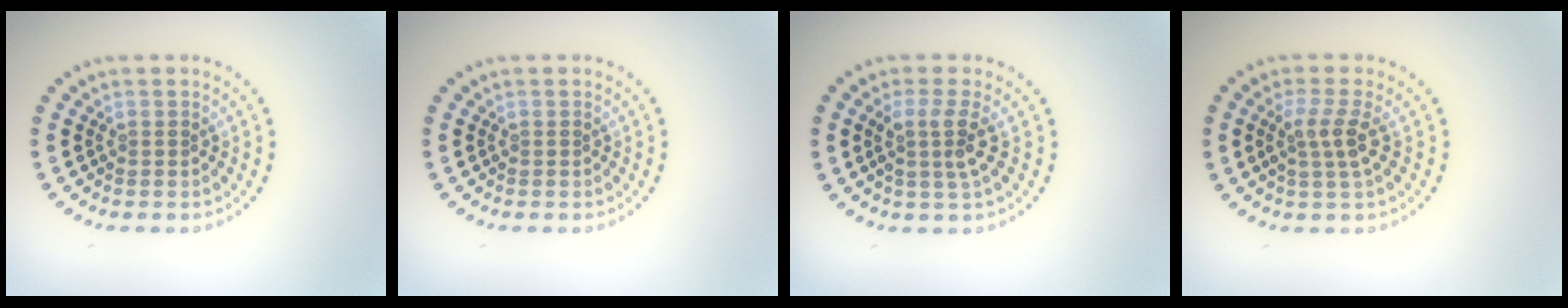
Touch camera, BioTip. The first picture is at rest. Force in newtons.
{"total": 0.0}
{"total": 2.5, "press": 1.9, "slide": 1.6}
{"total": 2.5, "press": 1.9, "slide": 1.6}